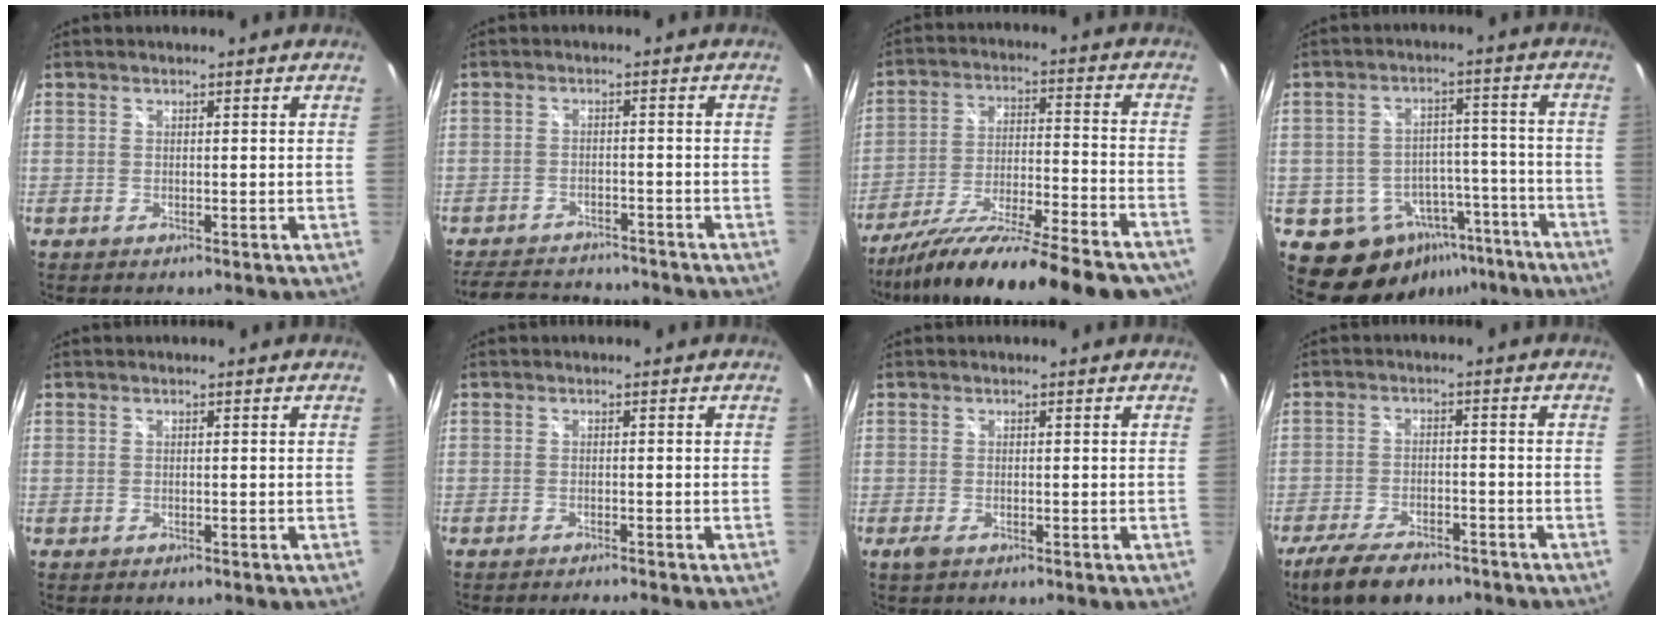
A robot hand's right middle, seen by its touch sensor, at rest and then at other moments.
{"total": 11.0, "force": [-10.0, 3.2, 3.4], "torque": [-0.086, 0.011, -0.146]}
{"total": 26.8, "force": [-22.8, 3.1, 13.8], "torque": [-0.228, -0.072, -0.334]}
{"total": 14.2, "force": [-8.8, 10.1, 4.8], "torque": [-0.088, 0.036, -0.091]}
{"total": 0.0}
{"total": 2.4, "force": [-2.3, -0.2, 0.7], "torque": [-0.018, -0.012, -0.040]}
{"total": 1.3, "force": [-0.7, 0.5, 0.9], "torque": [-0.020, -0.004, -0.012]}
{"total": 11.3, "force": [-8.5, 4.4, 6.0], "torque": [-0.141, -0.019, -0.142]}